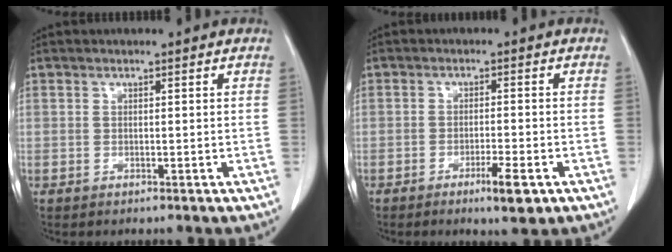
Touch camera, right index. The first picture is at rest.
{"total": 4.4, "force": [-2.4, 0.6, 3.6], "torque": [-0.059, -0.004, -0.035]}